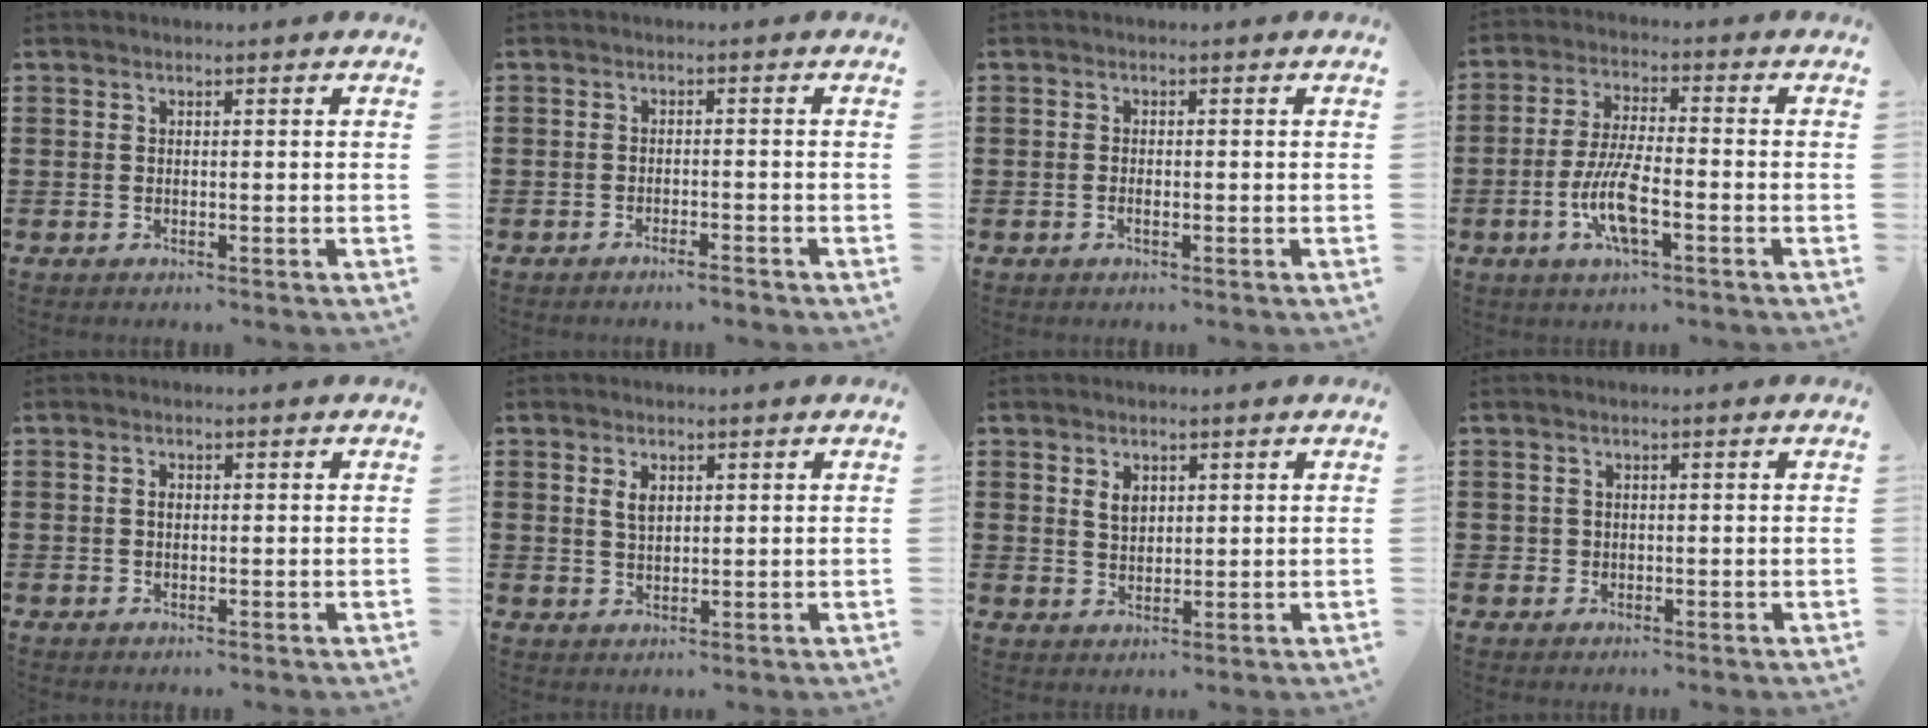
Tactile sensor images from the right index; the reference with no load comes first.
{"total": 1.7, "force": [-1.5, 0.1, 0.7], "torque": [-0.014, 0.000, -0.028]}
{"total": 0.7, "force": [-0.4, 0.2, 0.6], "torque": [-0.013, -0.004, -0.005]}
{"total": 8.2, "force": [-3.0, 2.1, 7.4], "torque": [-0.168, -0.016, -0.062]}
{"total": 1.0, "force": [0.1, 0.7, 0.8], "torque": [-0.018, 0.002, 0.001]}
{"total": 2.4, "force": [1.0, 1.4, 1.8], "torque": [-0.030, 0.000, 0.016]}
{"total": 2.6, "force": [1.3, 1.8, 1.5], "torque": [-0.035, 0.007, 0.023]}
{"total": 0.9, "force": [0.1, 0.9, 0.1], "torque": [-0.002, 0.006, 0.000]}